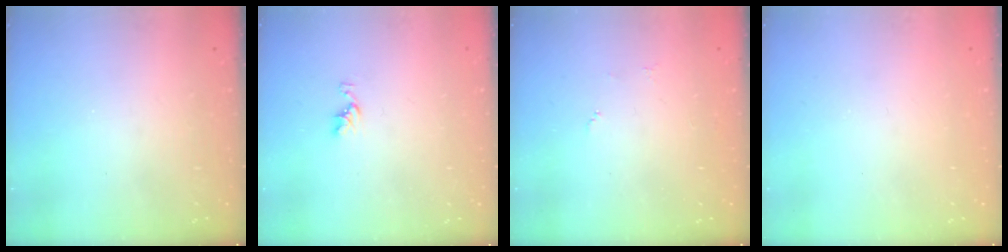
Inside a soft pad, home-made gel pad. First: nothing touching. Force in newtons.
{"total": 3.9, "press": 3.9, "slide": 0.5}
{"total": 3.4, "press": 3.4, "slide": 0.4}
{"total": 0.0}